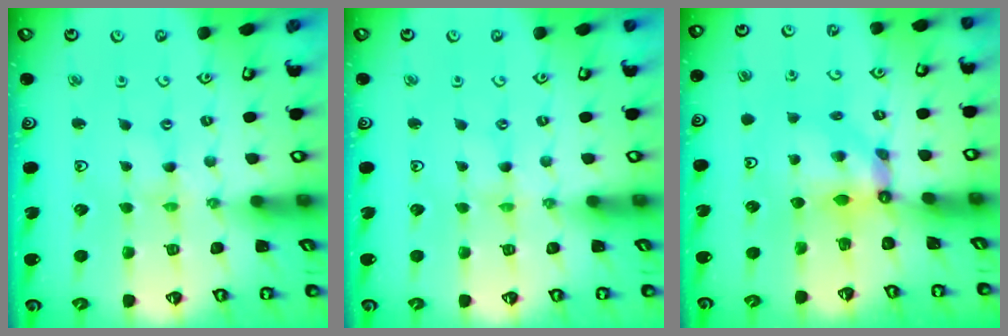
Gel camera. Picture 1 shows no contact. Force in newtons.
{"total": 0.0}
{"total": 5.9, "press": 5.9, "slide": 0.3}